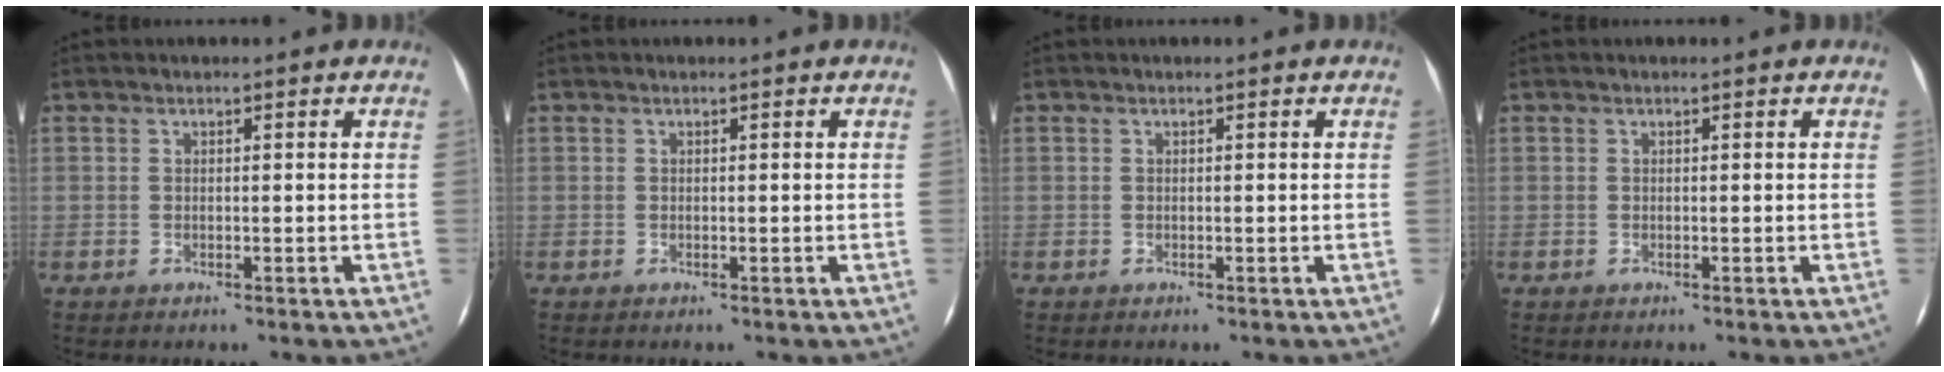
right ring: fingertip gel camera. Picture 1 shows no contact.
{"total": 0.0}
{"total": 0.0}
{"total": 0.0}